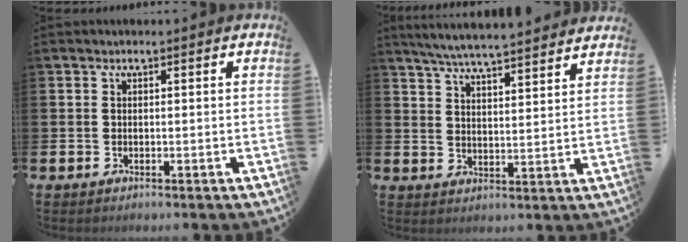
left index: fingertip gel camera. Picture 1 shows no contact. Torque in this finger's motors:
{"motor_torque": [1.07, -1.07, 0.58, 0.21]}